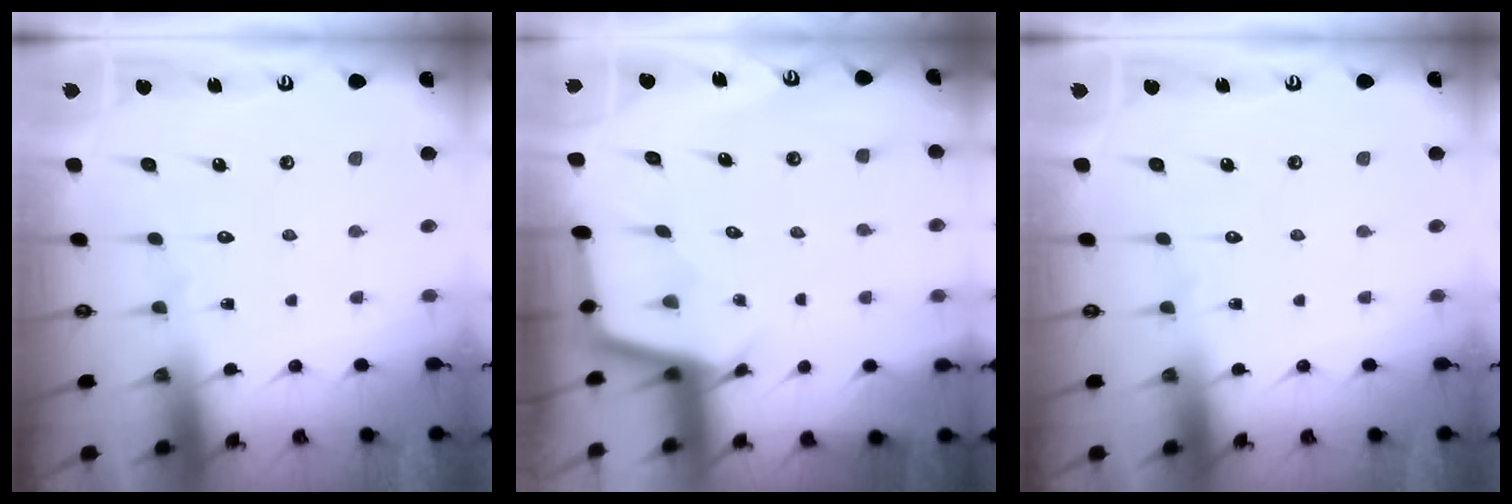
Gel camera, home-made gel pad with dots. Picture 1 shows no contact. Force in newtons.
{"total": 2.6, "press": 2.6, "slide": 0.2}
{"total": 0.0}